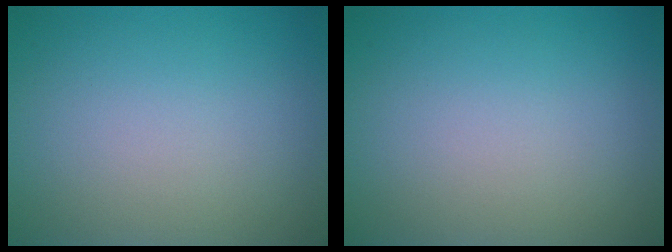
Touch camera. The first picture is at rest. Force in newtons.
{"total": 0.0}